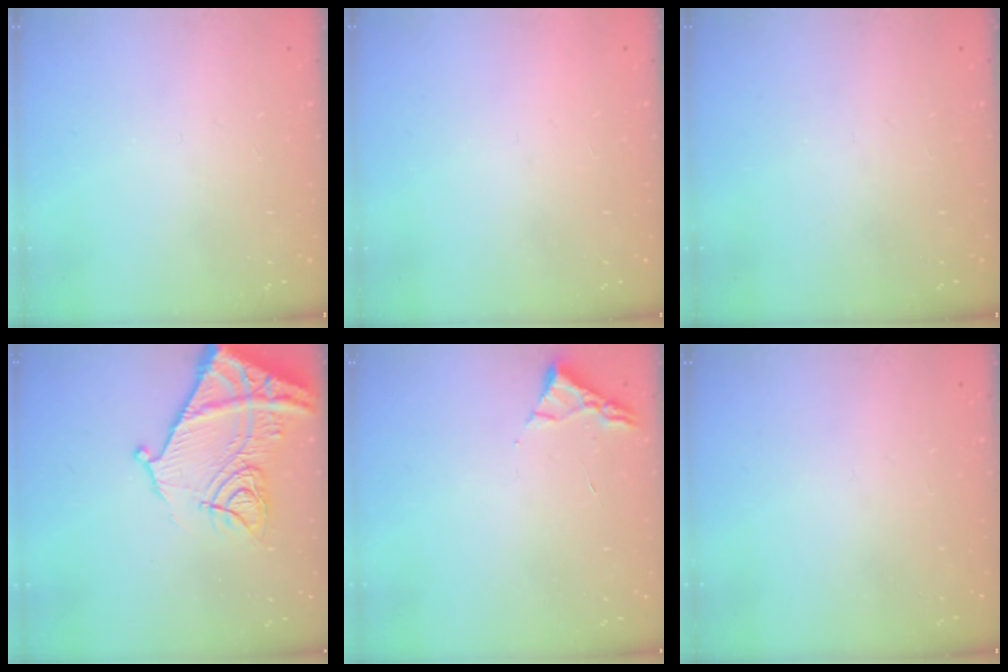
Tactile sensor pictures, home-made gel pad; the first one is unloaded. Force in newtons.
{"total": 1.5, "press": 1.5, "slide": 0.1}
{"total": 0.0}
{"total": 18.1, "press": 18.0, "slide": 1.9}
{"total": 3.0, "press": 2.9, "slide": 0.4}
{"total": 0.0}